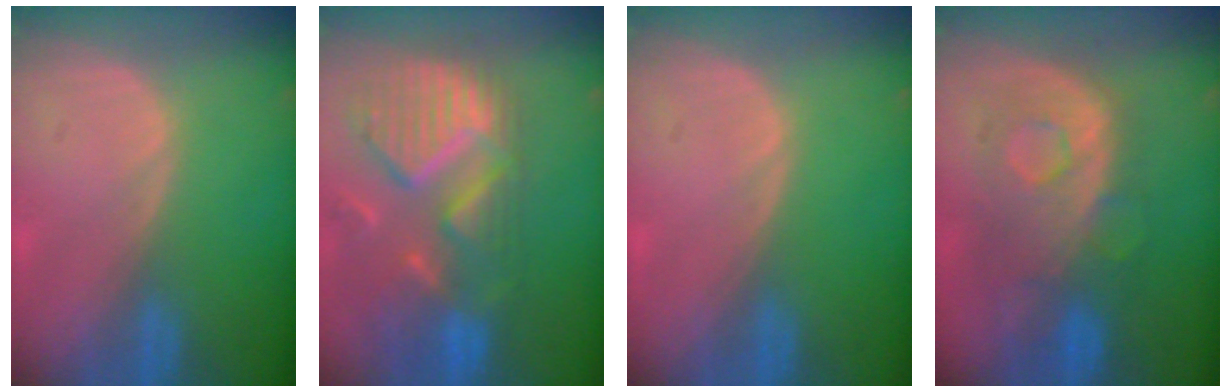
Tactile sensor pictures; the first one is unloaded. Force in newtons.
{"total": 12.9, "press": 10.9, "slide": 6.9}
{"total": 0.0}
{"total": 9.6, "press": 8.9, "slide": 3.6}